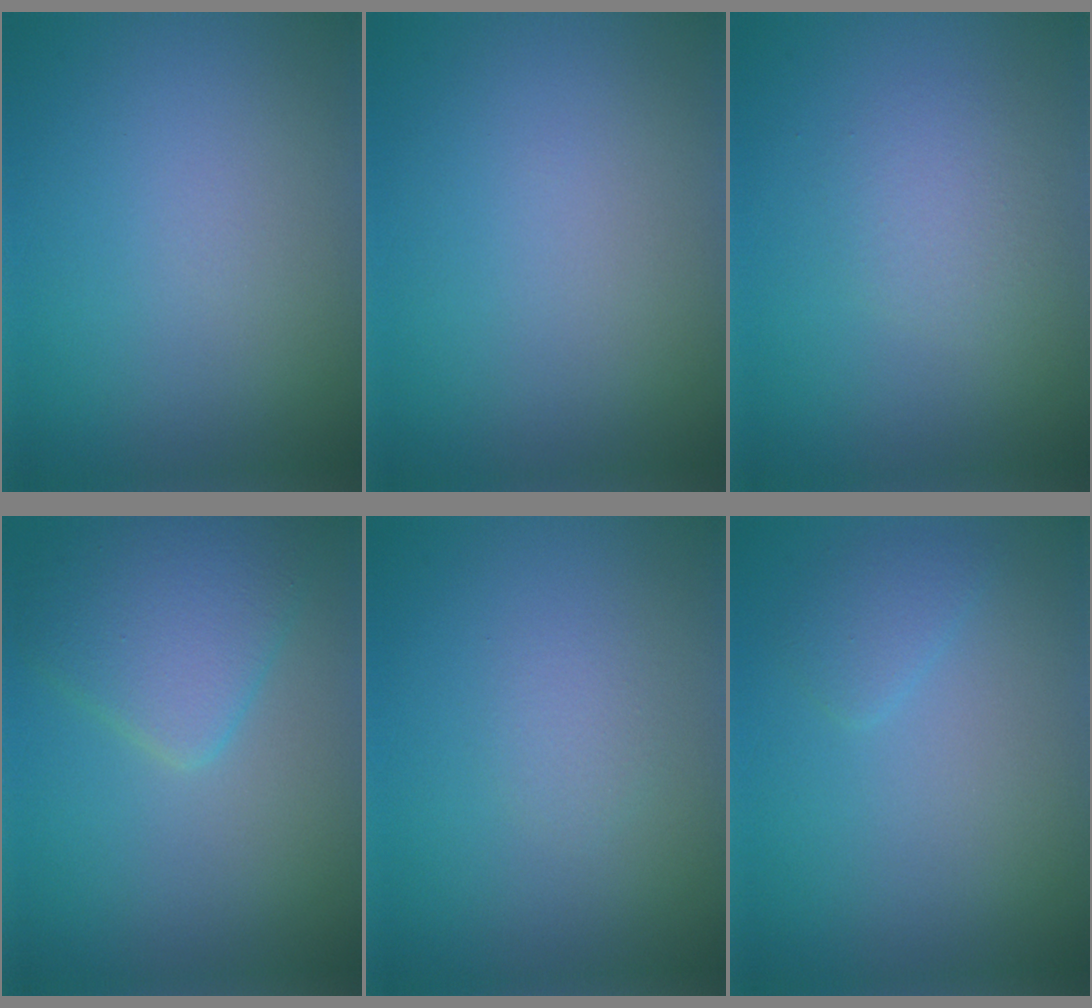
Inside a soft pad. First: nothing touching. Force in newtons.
{"total": 0.0}
{"total": 2.0, "press": 2.0, "slide": 0.2}
{"total": 4.8, "press": 4.8, "slide": 0.1}
{"total": 1.1, "press": 1.1, "slide": 0.0}
{"total": 1.4, "press": 1.4, "slide": 0.1}